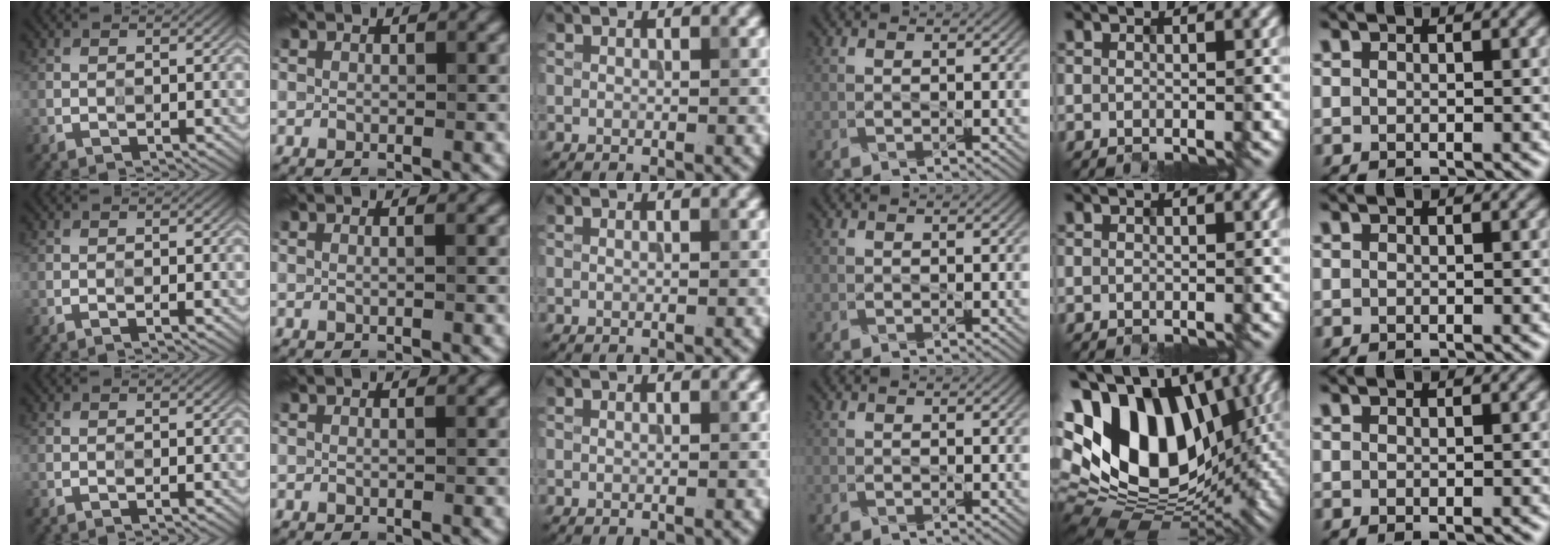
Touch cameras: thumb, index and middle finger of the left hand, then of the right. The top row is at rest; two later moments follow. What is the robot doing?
{"motion": "insert", "object": "drawer"}